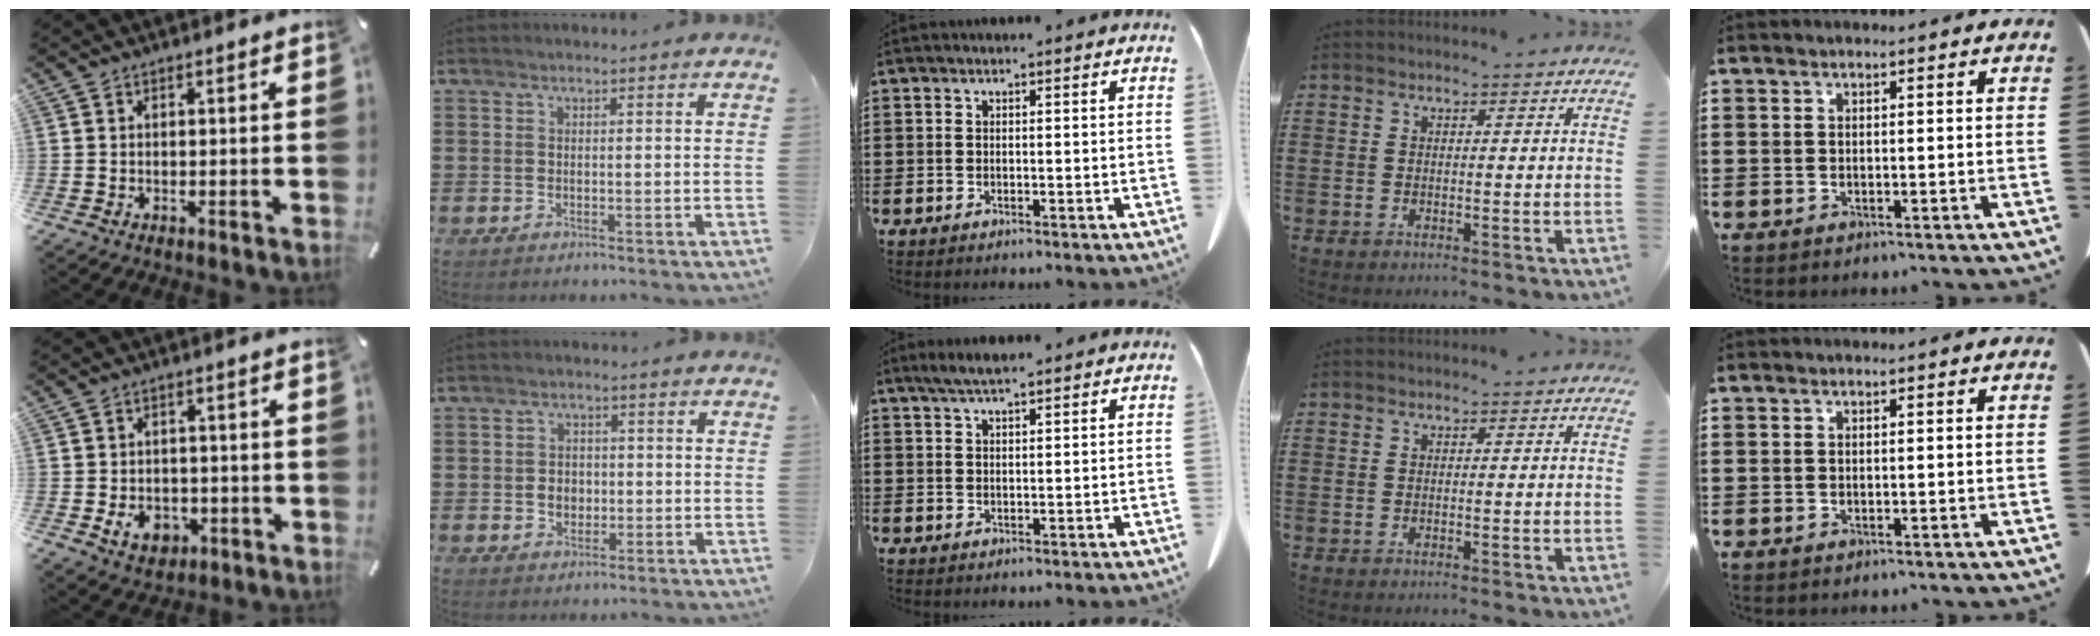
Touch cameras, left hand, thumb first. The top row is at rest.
{"thumb": {"total": 6.3, "force": [-2.1, 5.1, 3.2], "torque": [-0.055, 0.003, -0.040]}, "index": {"total": 3.0, "force": [-0.3, 2.4, 1.7], "torque": [-0.032, 0.002, -0.010]}, "middle": {"total": 2.7, "force": [2.1, 0.3, 1.7], "torque": [-0.037, 0.000, 0.038]}}